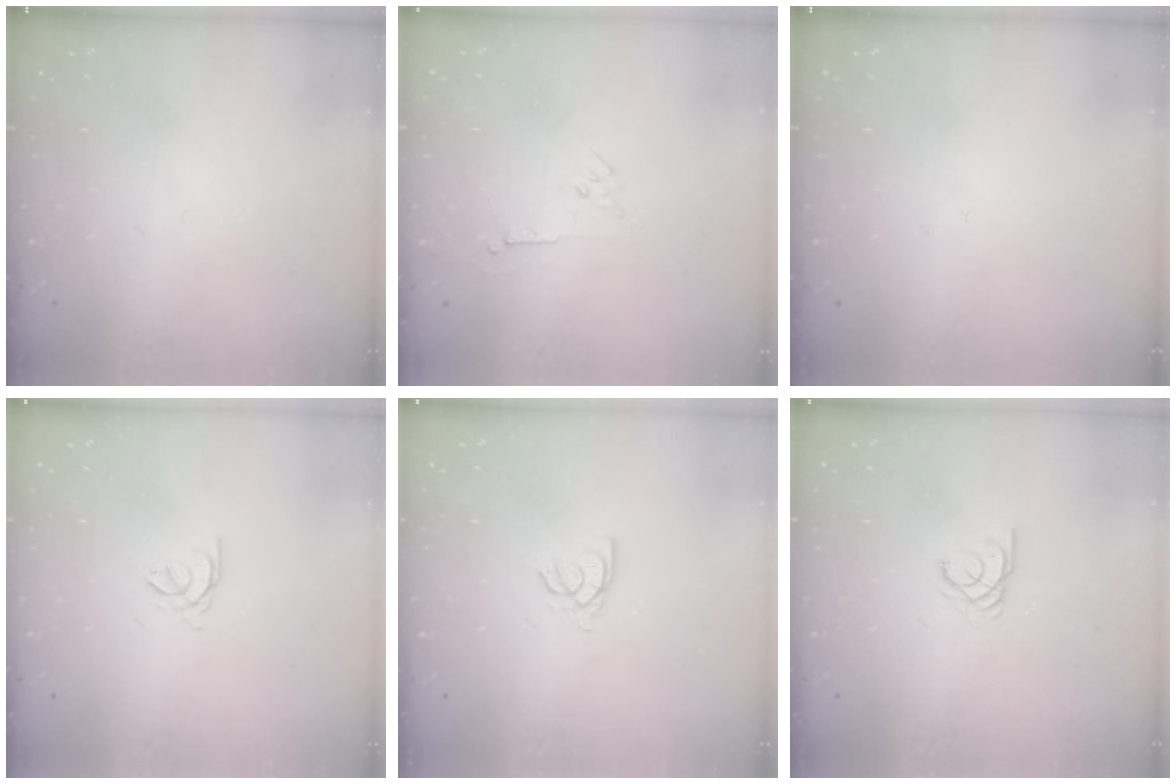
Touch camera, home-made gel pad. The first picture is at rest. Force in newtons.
{"total": 3.5, "press": 3.4, "slide": 0.7}
{"total": 0.0}
{"total": 1.2, "press": 1.1, "slide": 0.4}
{"total": 2.7, "press": 2.7, "slide": 0.2}
{"total": 2.0, "press": 2.0, "slide": 0.2}